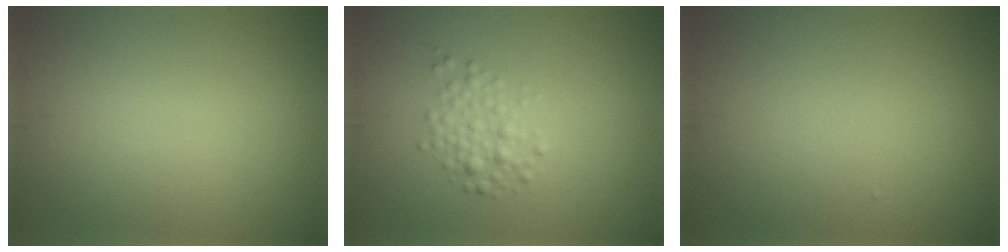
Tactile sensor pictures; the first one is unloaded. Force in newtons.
{"total": 2.1, "press": 2.1, "slide": 0.1}
{"total": 0.0}